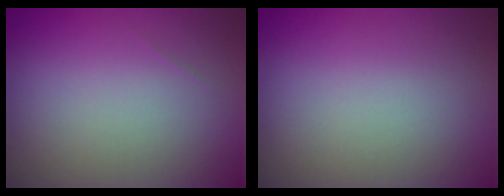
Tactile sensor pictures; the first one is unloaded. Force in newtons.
{"total": 0.0}